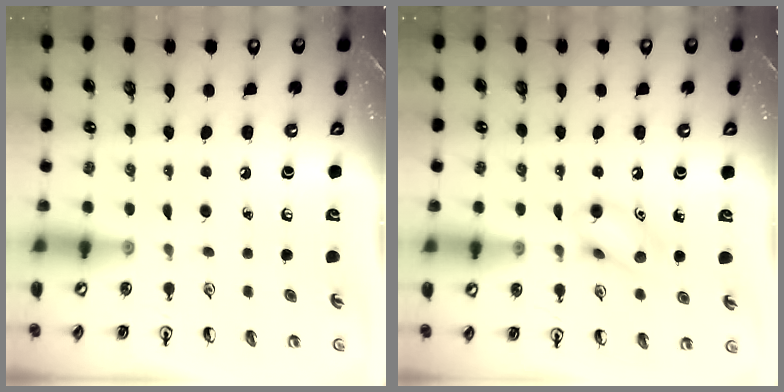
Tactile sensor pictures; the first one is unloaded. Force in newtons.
{"total": 10.1, "press": 10.1, "slide": 1.0}